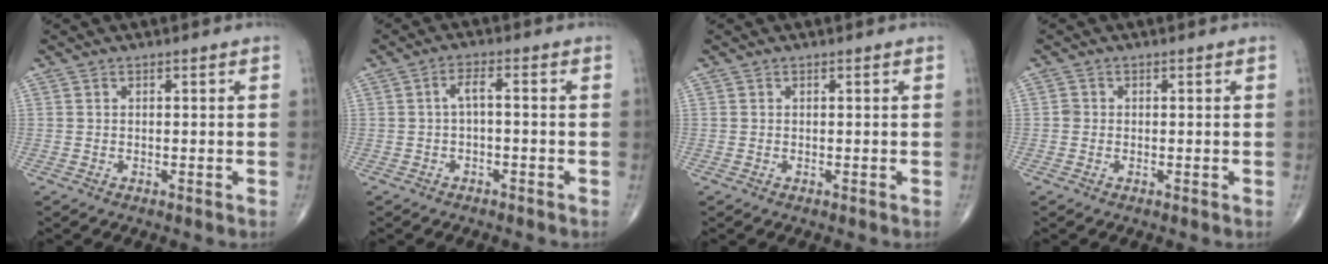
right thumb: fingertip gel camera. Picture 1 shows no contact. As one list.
[{"total": 2.6, "force": [-0.4, 0.8, 2.4], "torque": [-0.043, 0.017, -0.008]}, {"total": 0.0}, {"total": 0.9, "force": [-0.1, 0.8, 0.3], "torque": [0.000, 0.003, -0.004]}]